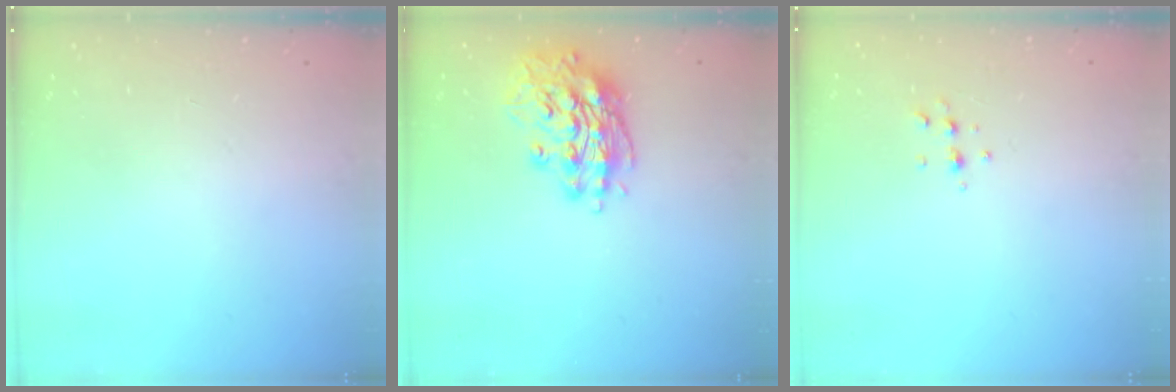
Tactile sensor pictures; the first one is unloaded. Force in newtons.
{"total": 15.4, "press": 15.2, "slide": 2.6}
{"total": 4.9, "press": 4.8, "slide": 1.1}